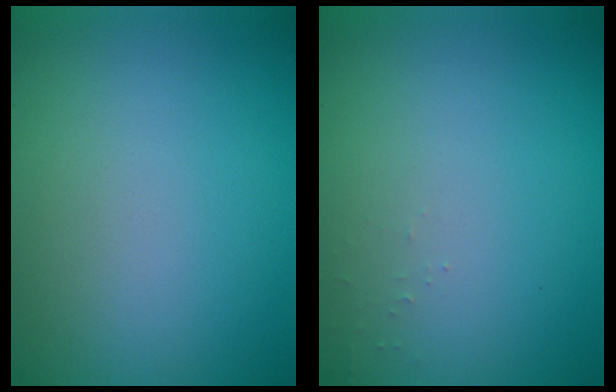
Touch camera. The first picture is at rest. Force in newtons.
{"total": 0.5, "press": 0.5, "slide": 0.2}